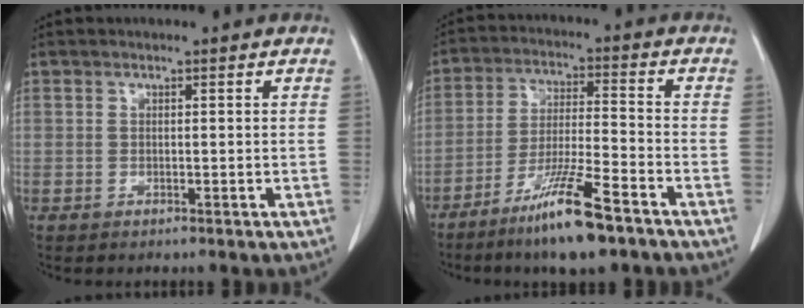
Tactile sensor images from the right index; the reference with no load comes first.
{"total": 11.7, "force": [-7.8, 0.5, 8.8], "torque": [-0.166, -0.028, -0.141]}